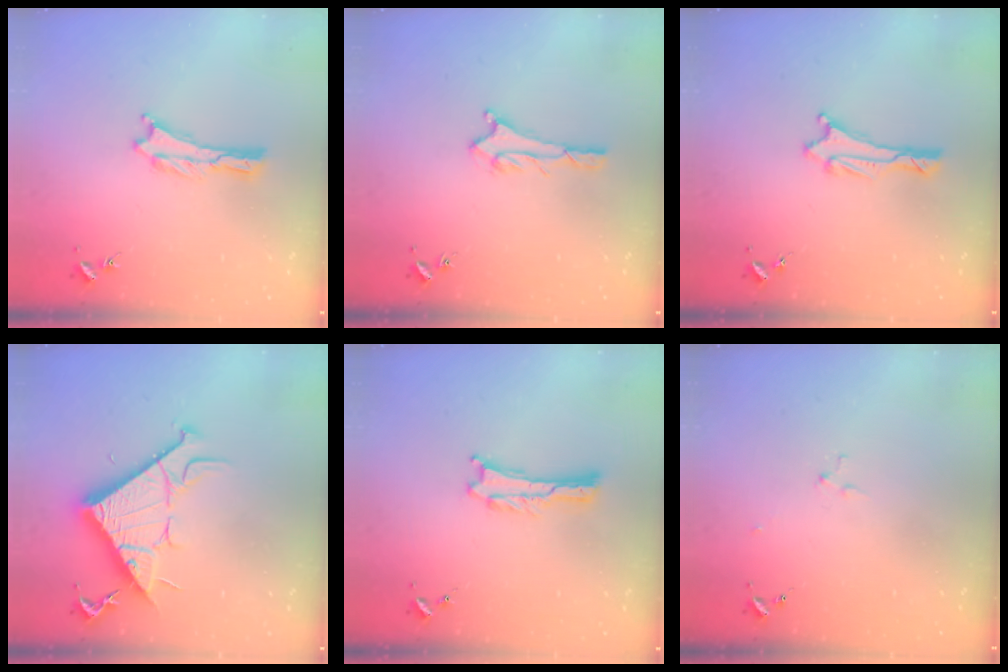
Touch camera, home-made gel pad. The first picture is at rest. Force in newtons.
{"total": 1.6, "press": 1.6, "slide": 0.1}
{"total": 1.1, "press": 1.1, "slide": 0.1}
{"total": 11.9, "press": 11.9, "slide": 0.2}
{"total": 0.0}
{"total": 2.9, "press": 2.9, "slide": 0.3}